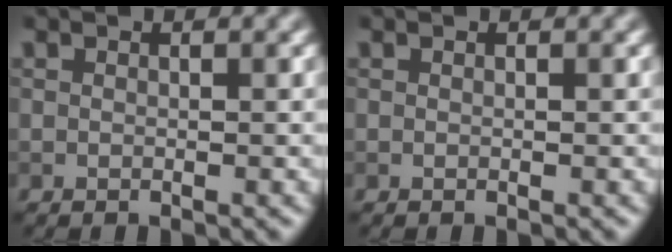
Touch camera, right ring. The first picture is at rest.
{"total": 0.0}